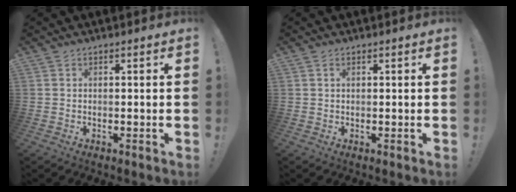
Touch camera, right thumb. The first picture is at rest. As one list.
[{"total": 0.8, "force": [0.4, 0.5, 0.4], "torque": [-0.007, 0.000, 0.009]}]